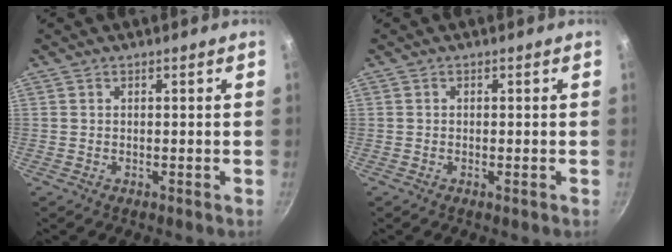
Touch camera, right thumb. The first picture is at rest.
{"total": 0.6, "force": [-0.3, 0.1, 0.5], "torque": [-0.010, 0.001, -0.007]}